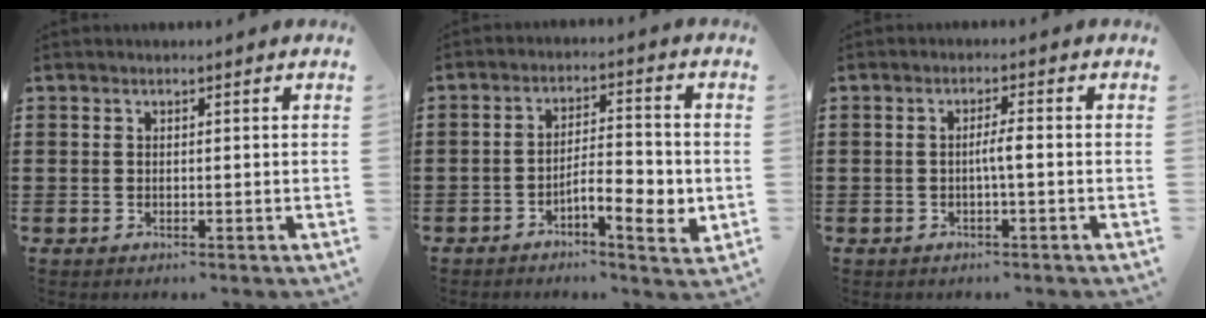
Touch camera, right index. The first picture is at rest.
{"total": 6.5, "force": [-2.6, 1.9, 5.7], "torque": [-0.086, 0.001, -0.045]}
{"total": 2.3, "force": [-0.5, 0.1, 2.2], "torque": [-0.041, -0.001, -0.010]}